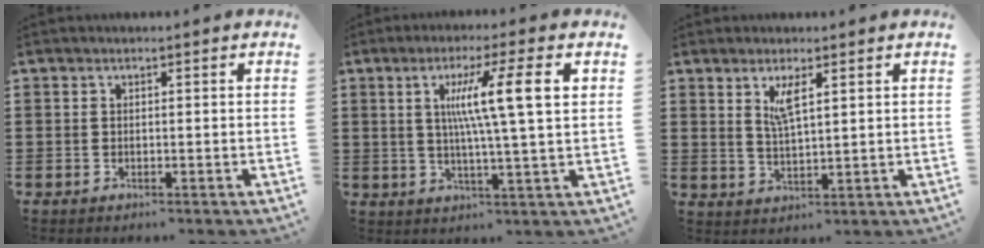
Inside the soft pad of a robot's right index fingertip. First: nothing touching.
{"total": 10.0, "force": [2.3, 0.3, 9.7], "torque": [-0.188, 0.006, 0.030]}
{"total": 3.7, "force": [2.0, 0.8, 3.0], "torque": [-0.057, -0.001, 0.033]}